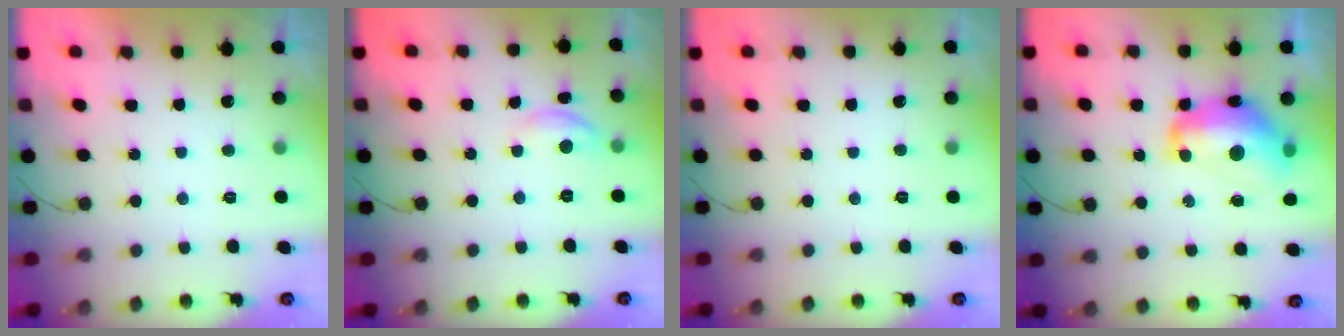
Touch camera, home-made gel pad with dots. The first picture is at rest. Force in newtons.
{"total": 6.0, "press": 6.0, "slide": 0.4}
{"total": 0.0}
{"total": 15.2, "press": 15.2, "slide": 1.4}